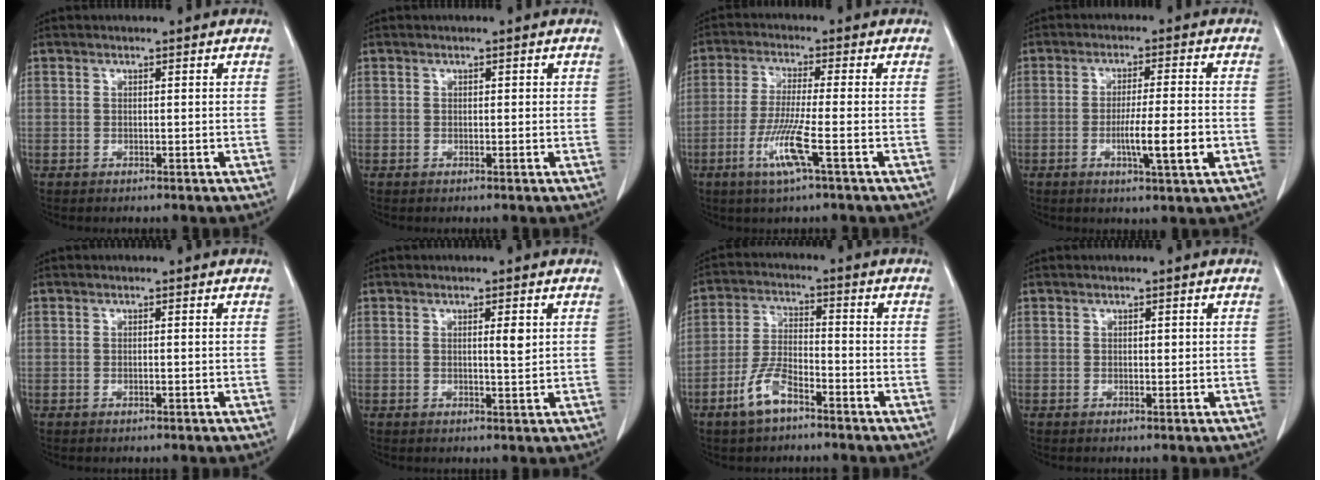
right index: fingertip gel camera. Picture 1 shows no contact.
{"total": 0.8, "force": [0.3, 0.6, 0.4], "torque": [0.004, 0.002, 0.001]}
{"total": 7.3, "force": [-3.0, -0.6, 6.6], "torque": [-0.136, -0.020, -0.062]}
{"total": 7.4, "force": [-2.1, -0.1, 7.1], "torque": [-0.116, -0.012, -0.034]}
{"total": 0.0}
{"total": 2.1, "force": [0.7, 0.3, 2.0], "torque": [-0.032, -0.003, 0.009]}
{"total": 6.7, "force": [-4.3, 2.5, 4.5], "torque": [-0.101, 0.001, -0.084]}
{"total": 0.7, "force": [0.2, 0.4, 0.5], "torque": [-0.004, 0.001, 0.002]}